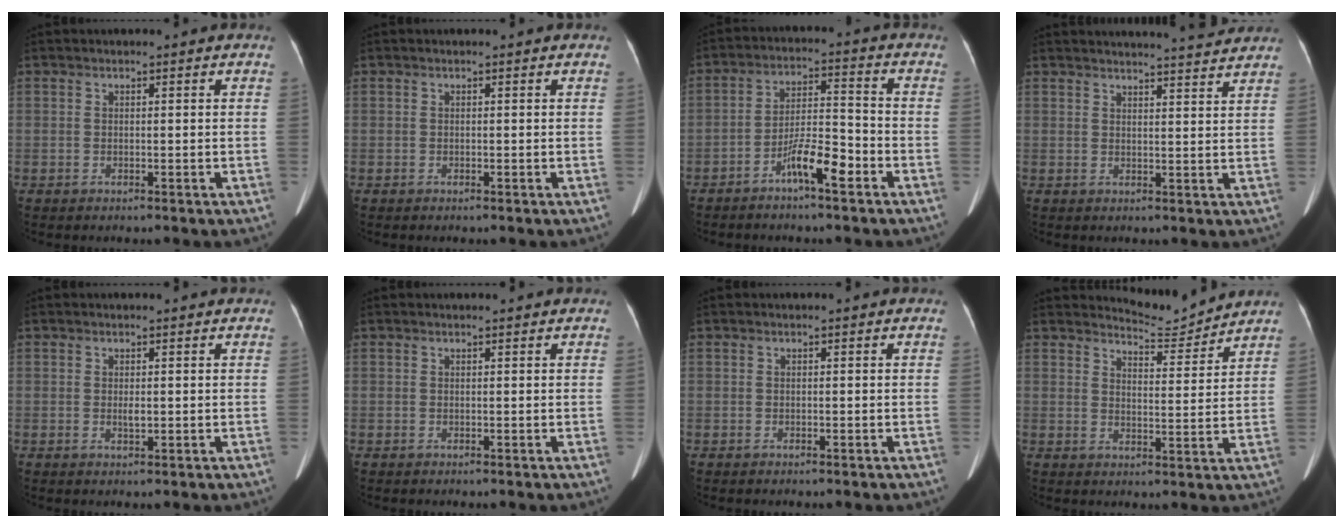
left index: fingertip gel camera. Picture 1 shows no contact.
{"total": 0.0}
{"total": 7.0, "force": [-4.3, 1.0, 5.5], "torque": [-0.105, 0.009, -0.076]}
{"total": 9.2, "force": [8.9, -0.5, 2.3], "torque": [-0.037, 0.001, 0.102]}
{"total": 1.4, "force": [0.5, 0.5, 1.2], "torque": [-0.025, 0.002, 0.008]}
{"total": 1.0, "force": [1.0, 0.1, 0.3], "torque": [-0.010, 0.007, 0.014]}
{"total": 0.0}
{"total": 5.9, "force": [5.9, -0.1, -0.6], "torque": [-0.003, -0.017, 0.086]}